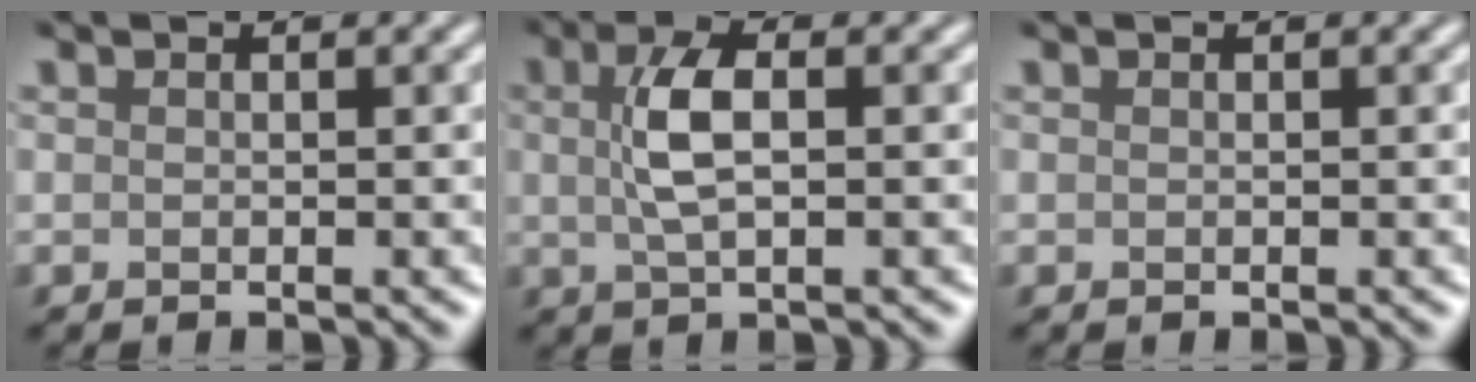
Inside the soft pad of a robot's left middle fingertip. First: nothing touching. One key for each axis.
{"total": 4.0, "fx": 0.6, "fy": 1.6, "fz": 3.6, "tx": -0.082, "ty": 0.008, "tz": 0.009}
{"total": 0.0}